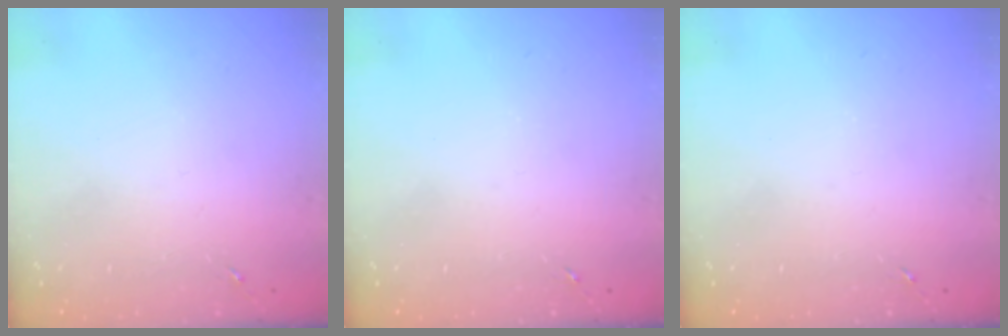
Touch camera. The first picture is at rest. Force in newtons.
{"total": 0.0}
{"total": 0.0}